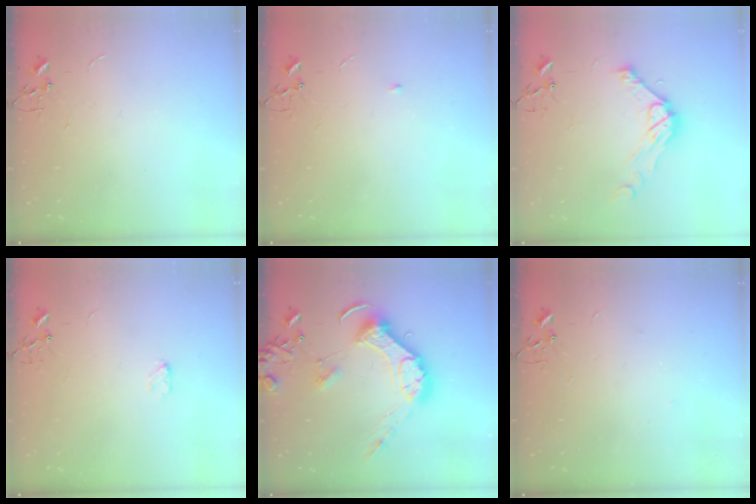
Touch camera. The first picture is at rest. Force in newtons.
{"total": 3.2, "press": 3.1, "slide": 0.5}
{"total": 11.5, "press": 11.5, "slide": 0.4}
{"total": 3.1, "press": 3.1, "slide": 0.4}
{"total": 16.4, "press": 16.3, "slide": 2.3}
{"total": 2.5, "press": 2.1, "slide": 1.4}